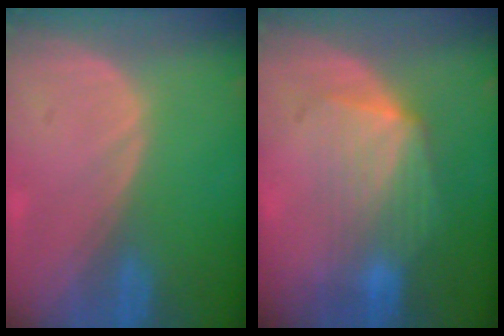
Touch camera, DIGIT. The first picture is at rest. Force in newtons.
{"total": 7.1, "press": 6.6, "slide": 2.7}